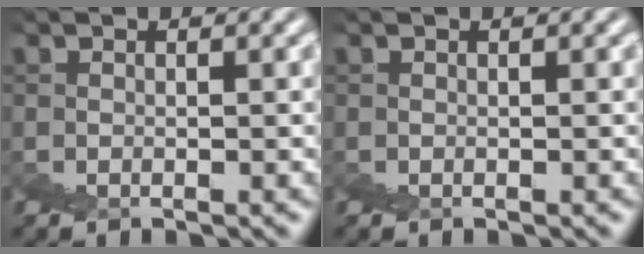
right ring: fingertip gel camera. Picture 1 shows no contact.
{"total": 0.0}